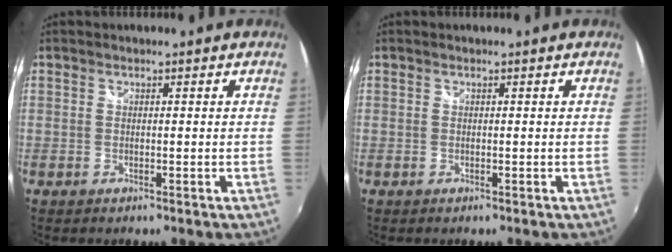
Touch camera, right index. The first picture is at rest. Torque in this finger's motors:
{"motor_torque": [0.02, 0.02, 0.00, 0.00]}